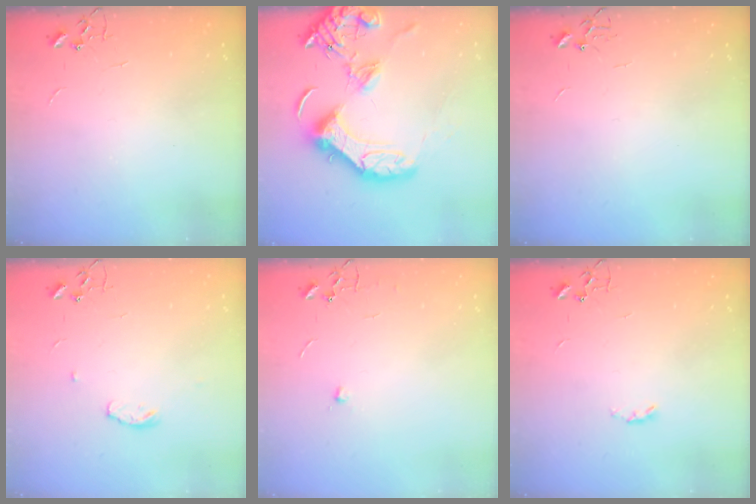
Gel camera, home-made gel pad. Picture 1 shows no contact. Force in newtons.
{"total": 20.1, "press": 19.9, "slide": 2.5}
{"total": 0.0}
{"total": 4.9, "press": 4.8, "slide": 0.6}
{"total": 5.1, "press": 5.1, "slide": 0.6}
{"total": 2.9, "press": 2.9, "slide": 0.5}